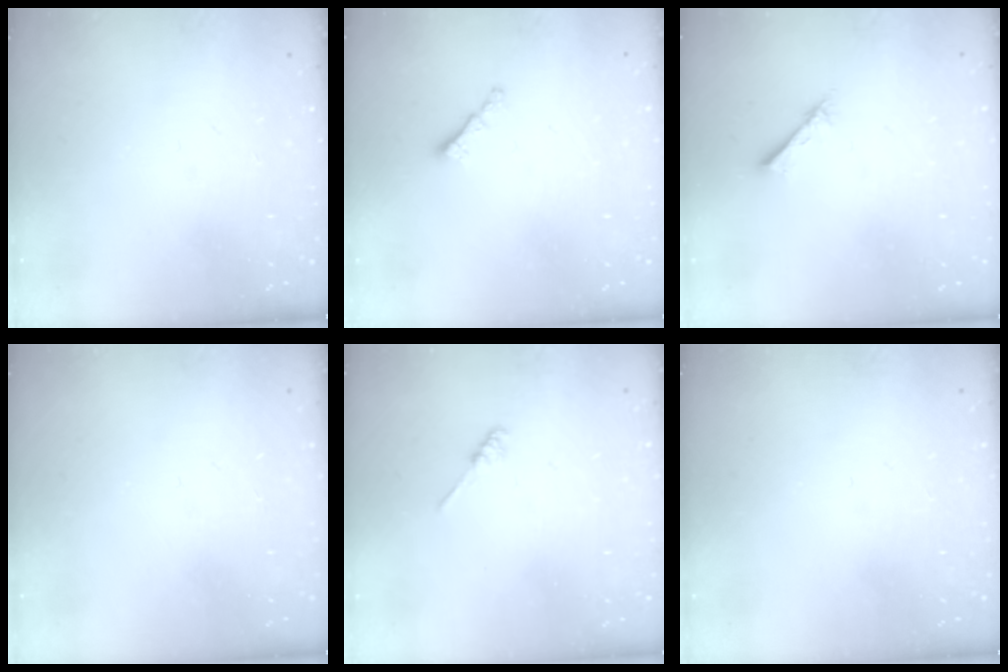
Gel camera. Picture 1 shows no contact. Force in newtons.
{"total": 0.8, "press": 0.7, "slide": 0.4}
{"total": 2.3, "press": 2.3, "slide": 0.3}
{"total": 0.0}
{"total": 1.2, "press": 1.1, "slide": 0.3}
{"total": 0.0}